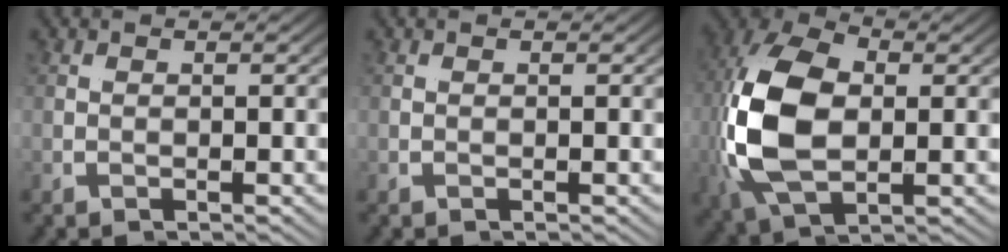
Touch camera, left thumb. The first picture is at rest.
{"total": 0.0}
{"total": 13.7, "force": [-0.5, 8.8, 10.5], "torque": [-0.248, -0.030, 0.005]}